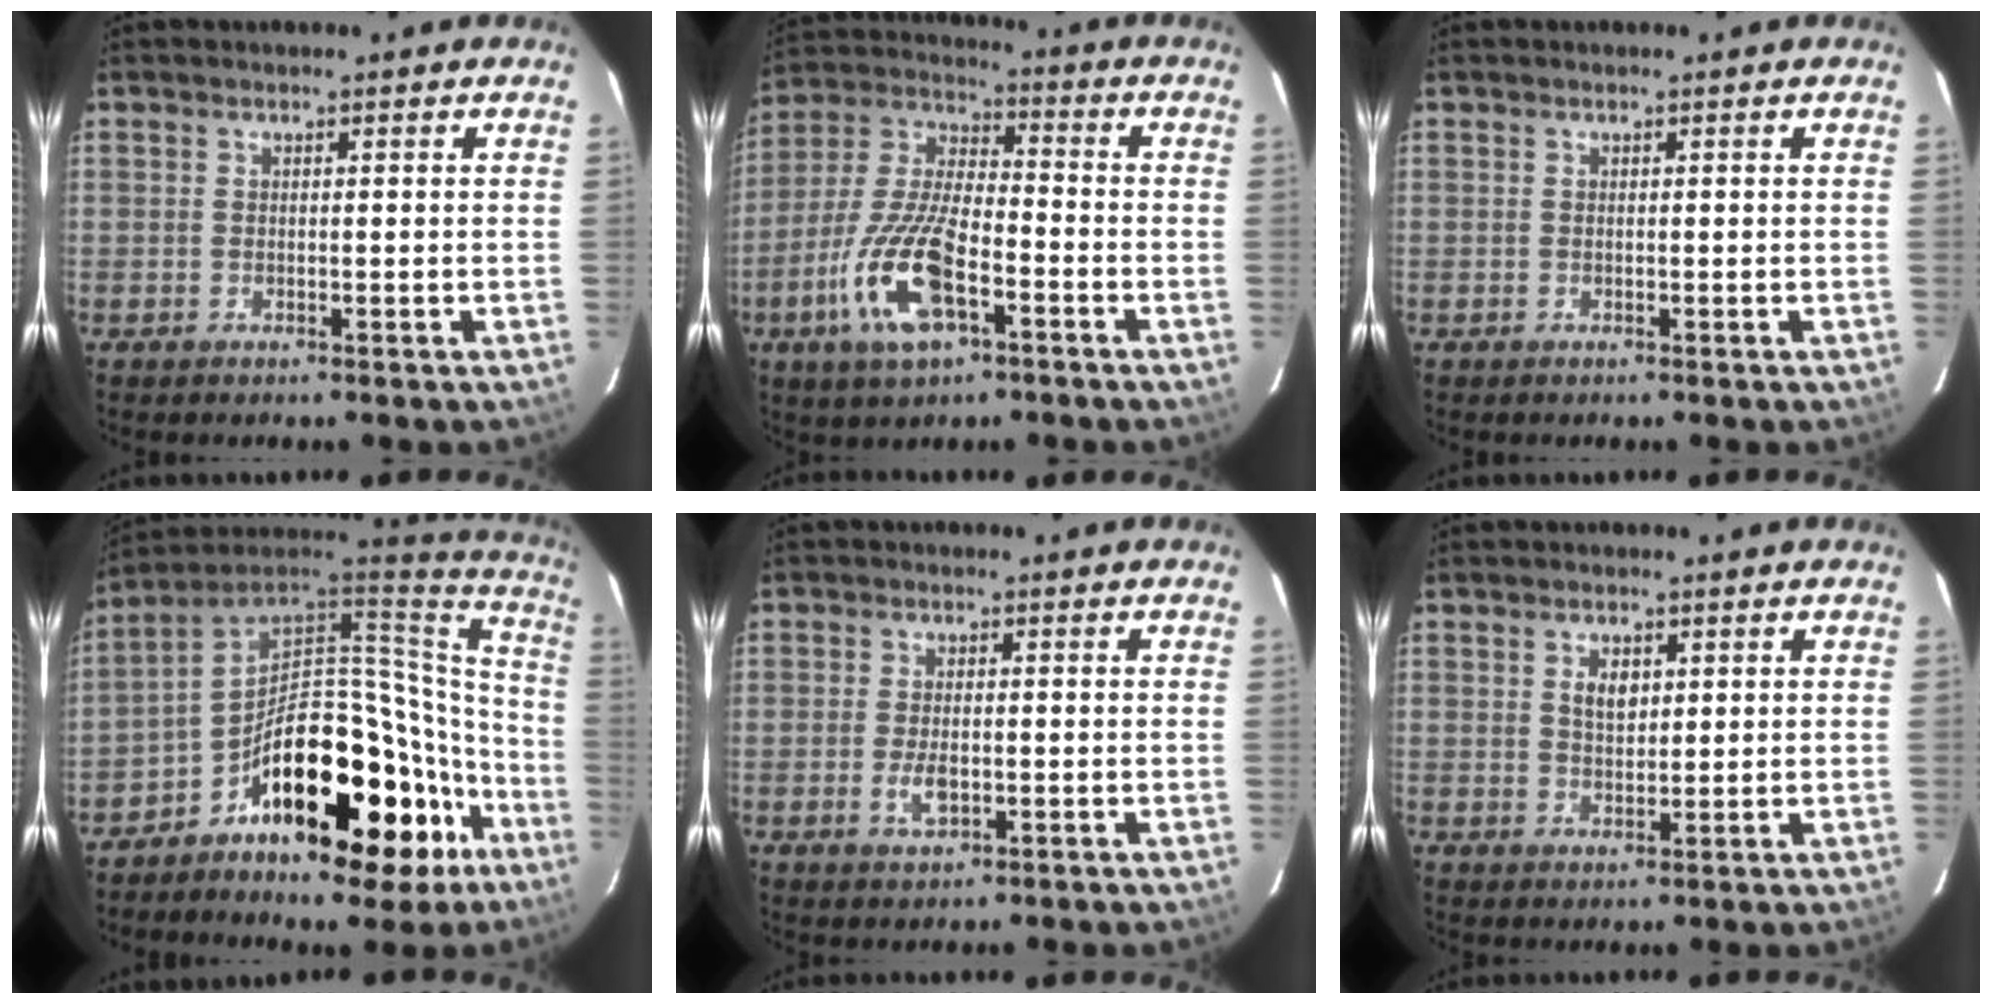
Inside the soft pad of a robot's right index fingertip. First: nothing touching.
{"total": 16.1, "force": [-6.9, 6.0, 13.2], "torque": [-0.290, -0.011, -0.135]}
{"total": 0.0}
{"total": 27.8, "force": [-14.4, 14.0, 19.3], "torque": [-0.280, 0.050, -0.207]}
{"total": 4.1, "force": [-1.2, 2.1, 3.4], "torque": [-0.070, -0.004, -0.020]}
{"total": 3.5, "force": [1.2, 2.1, 2.5], "torque": [-0.041, 0.004, 0.021]}